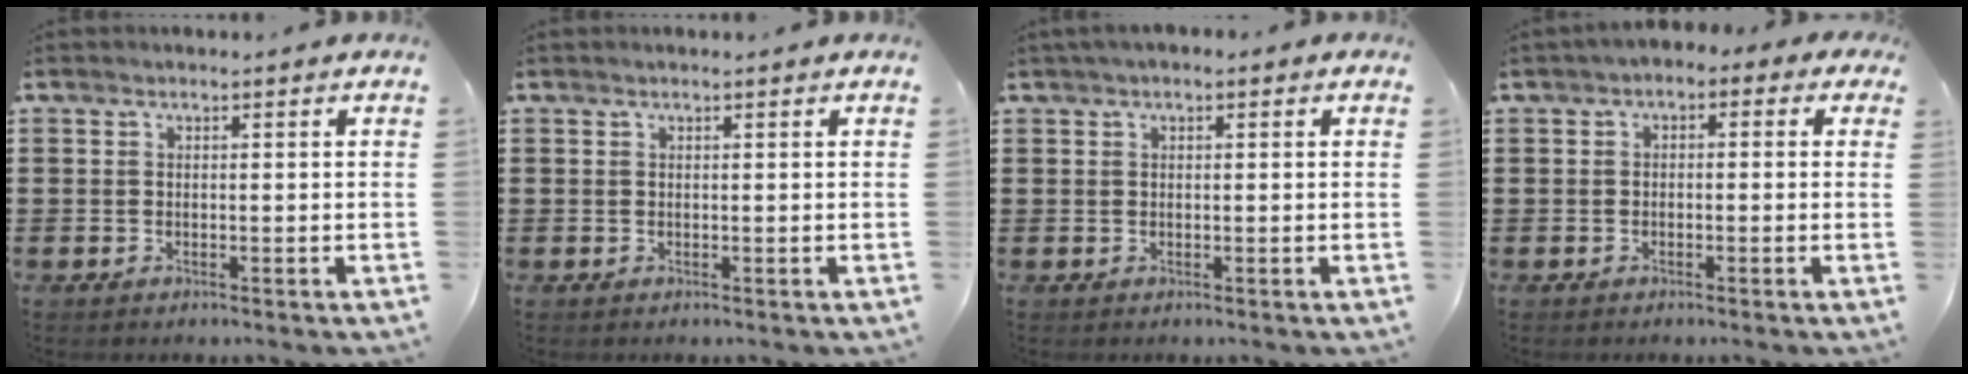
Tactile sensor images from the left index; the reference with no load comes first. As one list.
[{"total": 0.0}, {"total": 1.0, "force": [0.2, 0.6, 0.8], "torque": [-0.016, 0.005, 0.004]}, {"total": 1.8, "force": [-1.3, 0.9, 0.9], "torque": [-0.018, 0.007, -0.029]}]